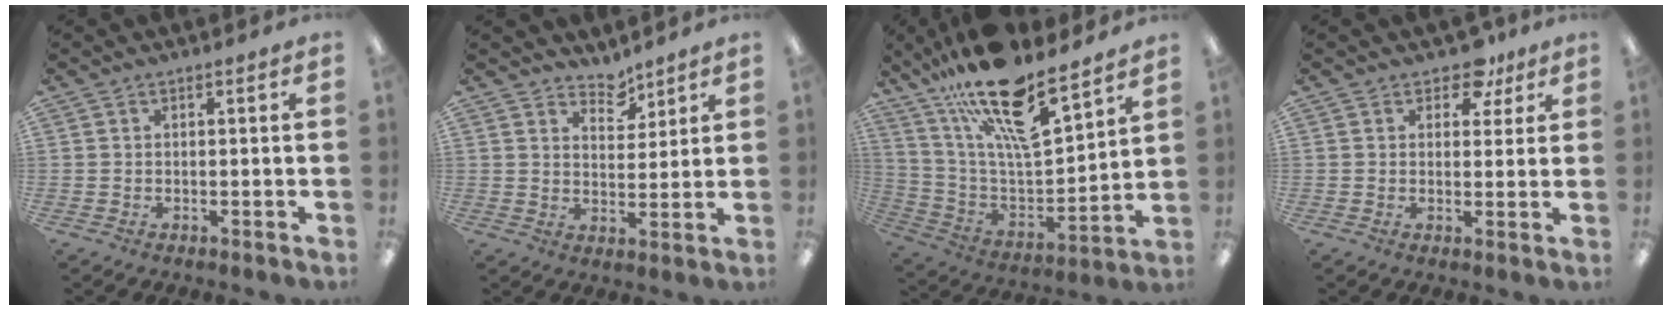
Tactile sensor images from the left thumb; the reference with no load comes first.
{"total": 5.4, "force": [4.7, 2.4, 1.0], "torque": [0.000, -0.033, 0.083]}
{"total": 21.6, "force": [15.9, 6.3, 13.1], "torque": [-0.237, -0.103, 0.274]}
{"total": 6.7, "force": [4.8, 3.6, 3.0], "torque": [-0.032, -0.021, 0.083]}